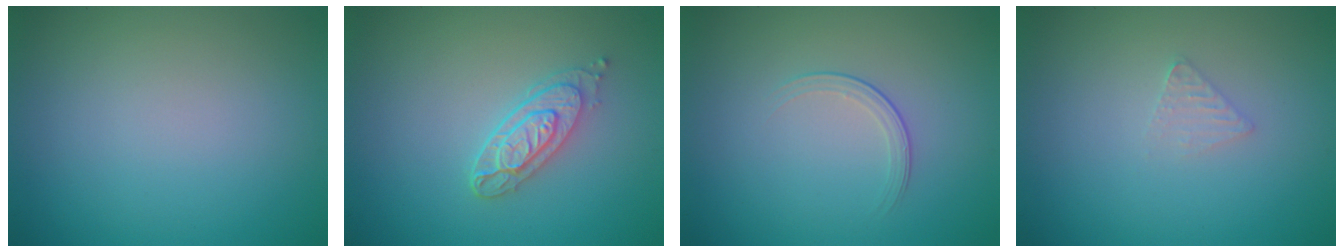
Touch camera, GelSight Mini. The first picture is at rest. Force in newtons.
{"total": 3.2, "press": 2.6, "slide": 1.9}
{"total": 1.5, "press": 0.7, "slide": 1.4}
{"total": 1.0, "press": 1.0, "slide": 0.1}